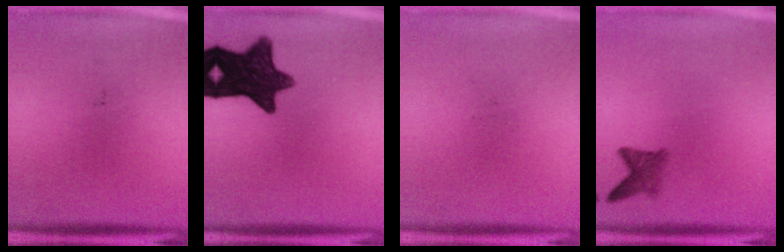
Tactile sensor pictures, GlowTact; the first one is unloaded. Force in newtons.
{"total": 13.7}
{"total": 0.0}
{"total": 2.5}